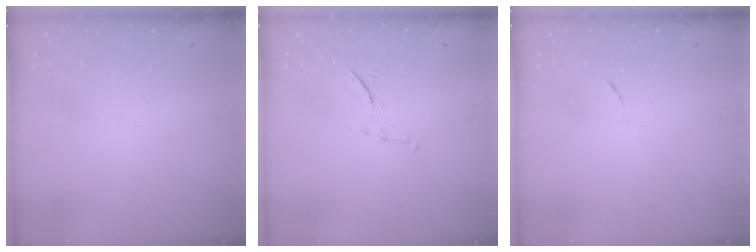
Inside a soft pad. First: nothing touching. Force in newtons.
{"total": 7.2, "press": 7.0, "slide": 1.5}
{"total": 3.9, "press": 3.5, "slide": 1.6}